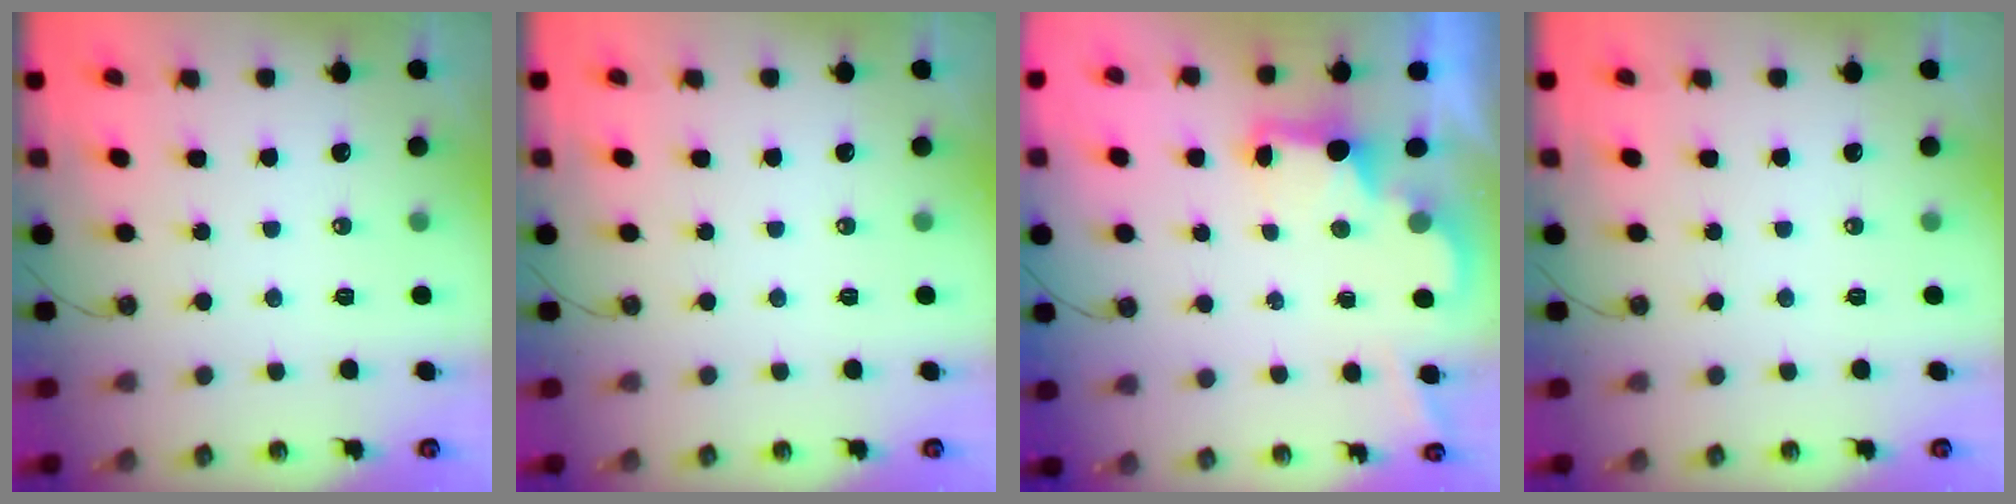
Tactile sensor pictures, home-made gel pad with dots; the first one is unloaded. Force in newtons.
{"total": 0.0}
{"total": 2.1, "press": 2.1, "slide": 0.5}
{"total": 0.0}